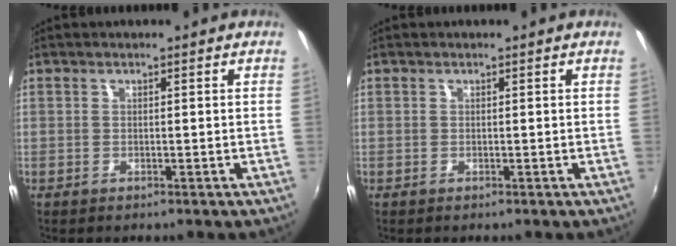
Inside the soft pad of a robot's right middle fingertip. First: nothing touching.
{"total": 0.0}